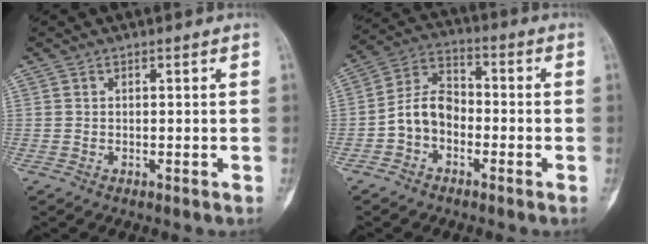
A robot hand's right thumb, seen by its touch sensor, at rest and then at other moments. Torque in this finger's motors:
{"motor_torque": [0.05, 0.03, 0.29, -0.25, 0.02]}